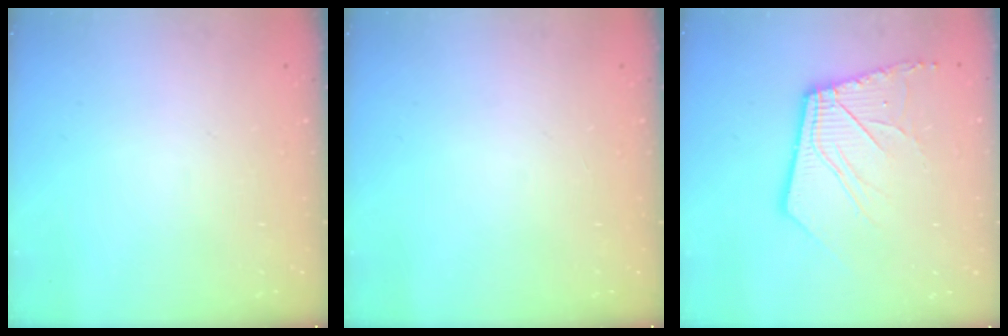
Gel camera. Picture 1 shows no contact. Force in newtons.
{"total": 0.0}
{"total": 13.5, "press": 13.4, "slide": 1.8}